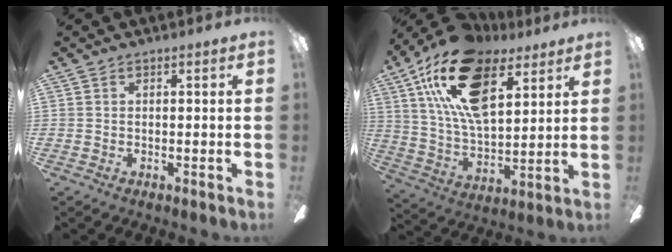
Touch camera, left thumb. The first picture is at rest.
{"total": 22.8, "force": [11.9, 11.7, 15.6], "torque": [-0.302, -0.034, 0.206]}